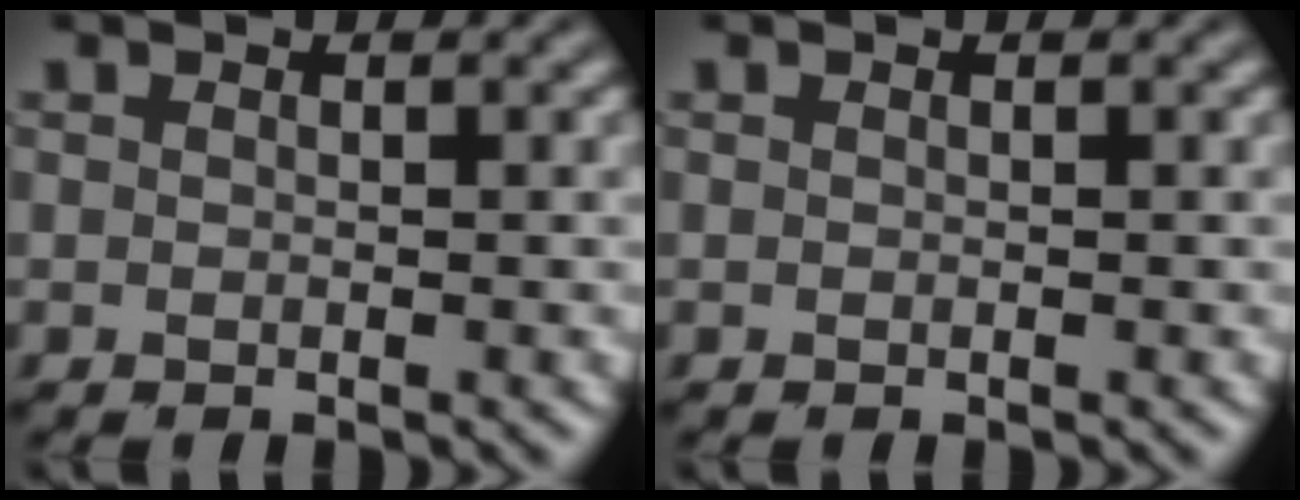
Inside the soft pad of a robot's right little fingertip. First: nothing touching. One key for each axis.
{"total": 0.0}